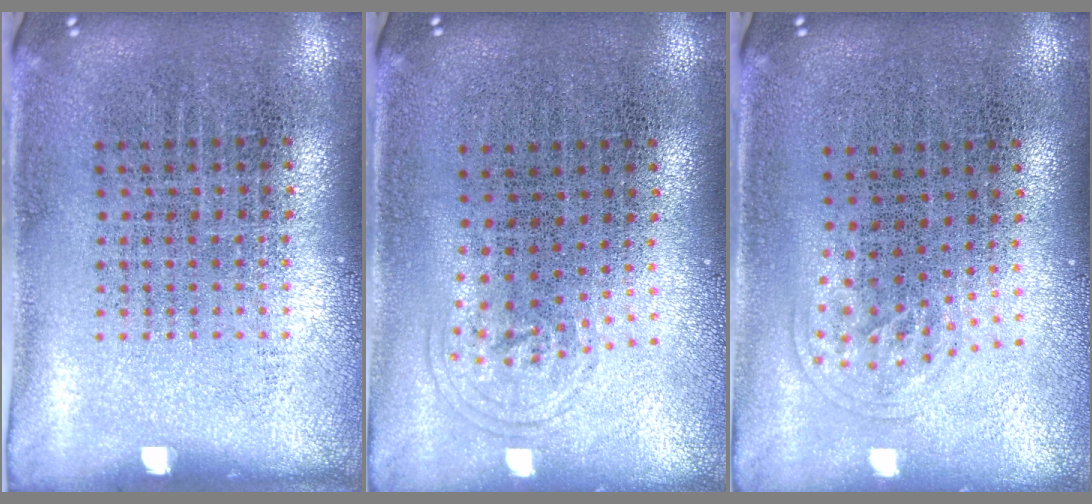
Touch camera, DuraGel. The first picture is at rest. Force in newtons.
{"total": 0.7, "press": 0.5, "slide": 0.5}
{"total": 1.0, "press": 0.6, "slide": 0.8}